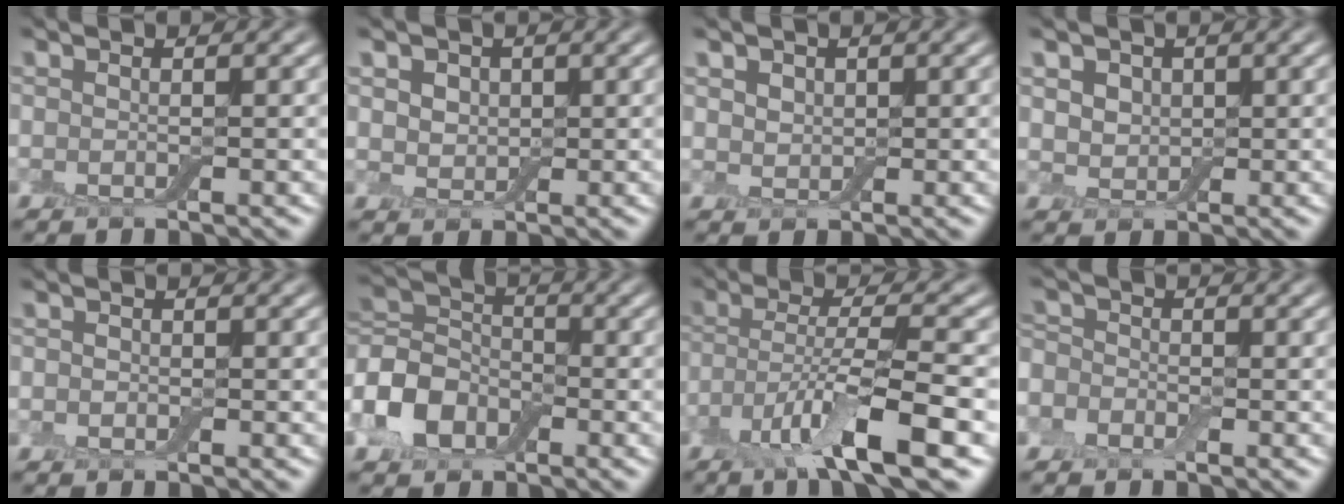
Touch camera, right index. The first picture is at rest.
{"total": 3.9, "force": [1.6, 2.9, 1.9], "torque": [-0.038, 0.011, 0.013]}
{"total": 2.4, "force": [1.2, 1.8, 1.0], "torque": [-0.024, 0.008, 0.020]}
{"total": 3.7, "force": [1.6, 2.8, 1.8], "torque": [-0.039, 0.010, 0.017]}
{"total": 0.7, "force": [-0.1, 0.6, 0.2], "torque": [0.000, -0.004, -0.003]}
{"total": 6.4, "force": [-2.2, 4.7, 3.7], "torque": [-0.076, 0.008, -0.061]}
{"total": 7.9, "force": [-4.0, 1.6, 6.6], "torque": [-0.119, -0.001, -0.078]}
{"total": 3.2, "force": [-1.2, 2.6, 1.4], "torque": [-0.011, 0.010, -0.041]}